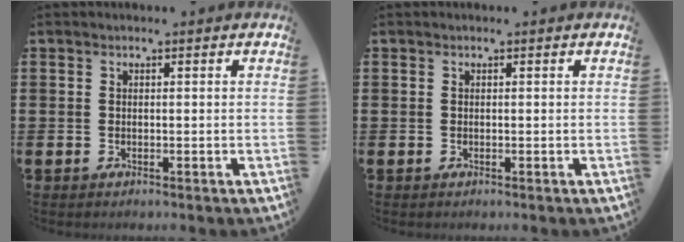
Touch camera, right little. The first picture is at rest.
{"total": 0.0}